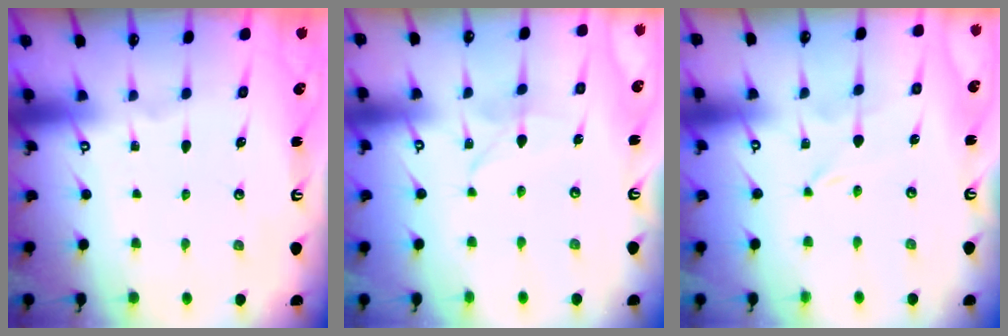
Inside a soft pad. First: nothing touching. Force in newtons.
{"total": 2.4, "press": 2.4, "slide": 0.2}
{"total": 0.0}